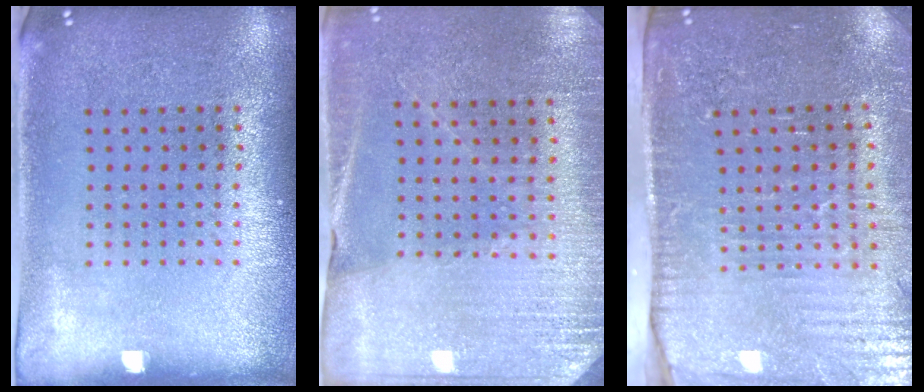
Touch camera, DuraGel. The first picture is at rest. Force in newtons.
{"total": 2.7, "press": 2.6, "slide": 0.3}
{"total": 4.2, "press": 3.8, "slide": 1.7}